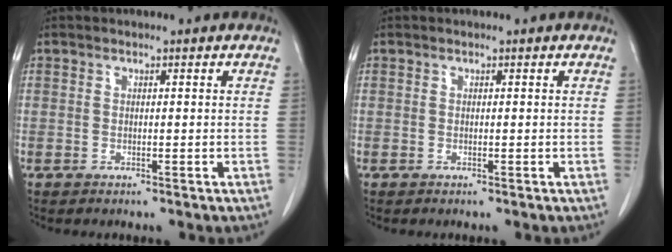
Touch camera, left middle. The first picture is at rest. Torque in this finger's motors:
{"motor_torque": [0.00, 0.00, -0.06, 0.00]}